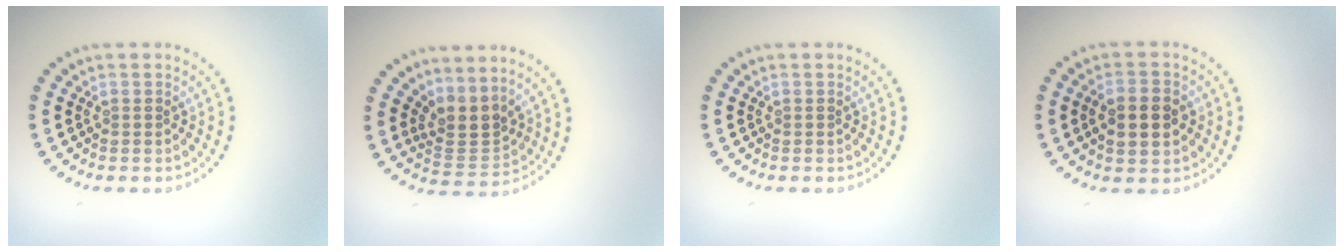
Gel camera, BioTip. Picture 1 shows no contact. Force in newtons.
{"total": 3.0, "press": 2.0, "slide": 2.2}
{"total": 0.0}
{"total": 3.9, "press": 3.9, "slide": 0.1}